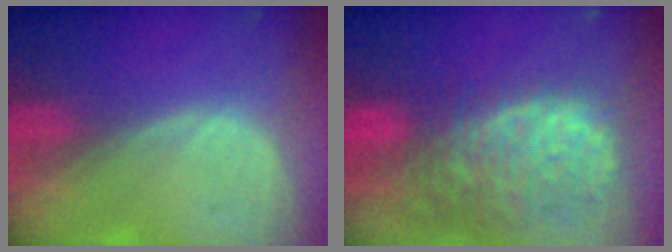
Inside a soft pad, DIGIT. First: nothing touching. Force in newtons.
{"total": 13.5, "press": 11.1, "slide": 7.8}